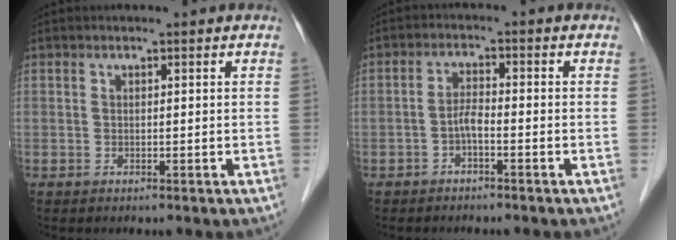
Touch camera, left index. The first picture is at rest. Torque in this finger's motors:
{"motor_torque": [0.28, -0.03, 0.06, 0.02]}